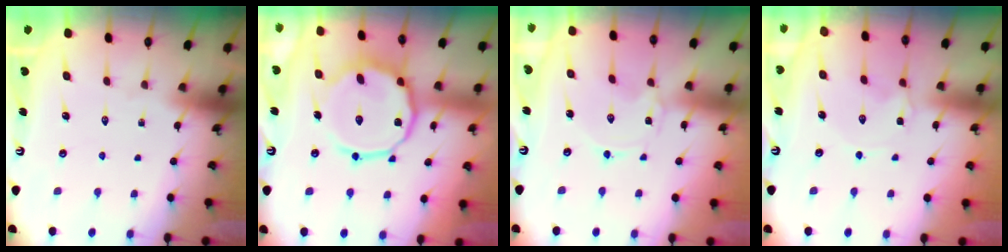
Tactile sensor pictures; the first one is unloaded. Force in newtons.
{"total": 15.2, "press": 15.1, "slide": 1.5}
{"total": 0.0}
{"total": 1.8, "press": 1.8, "slide": 0.3}